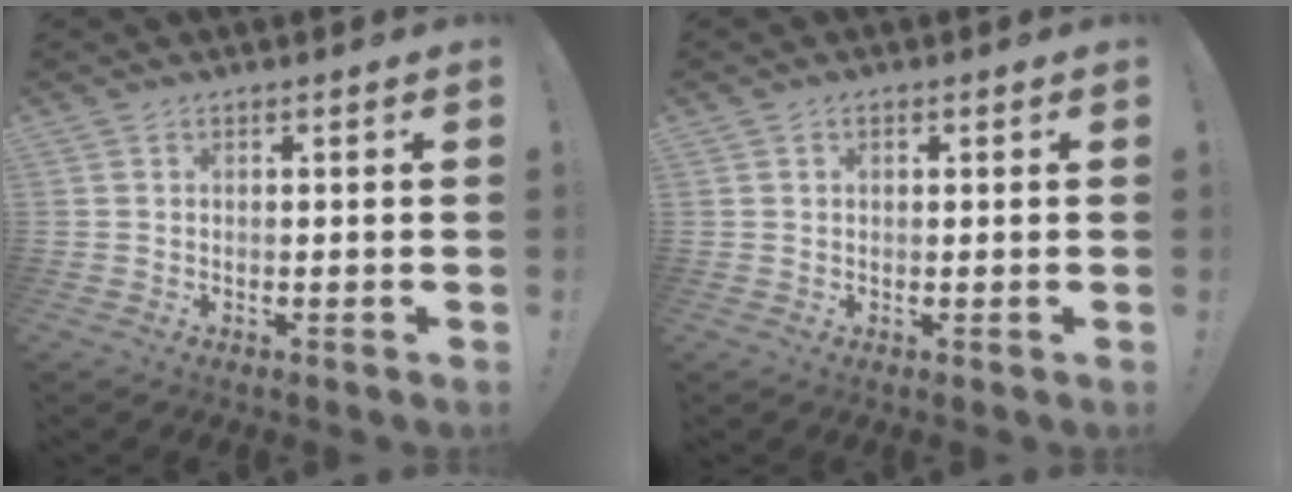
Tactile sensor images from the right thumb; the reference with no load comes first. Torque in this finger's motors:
{"motor_torque": [0.04, -0.12, 0.06, 0.00, 0.11]}